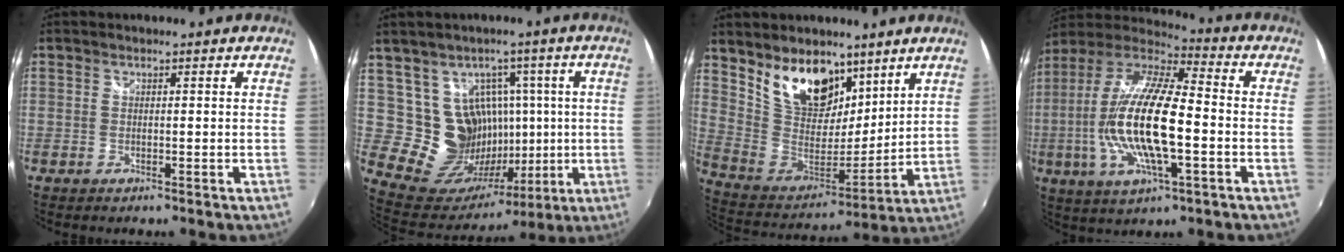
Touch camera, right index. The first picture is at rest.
{"total": 14.9, "force": [2.7, 13.5, 5.6], "torque": [-0.122, 0.011, 0.070]}
{"total": 16.4, "force": [10.2, 9.0, 9.0], "torque": [-0.179, 0.007, 0.202]}
{"total": 20.6, "force": [-2.8, 5.7, 19.5], "torque": [-0.374, -0.010, -0.061]}